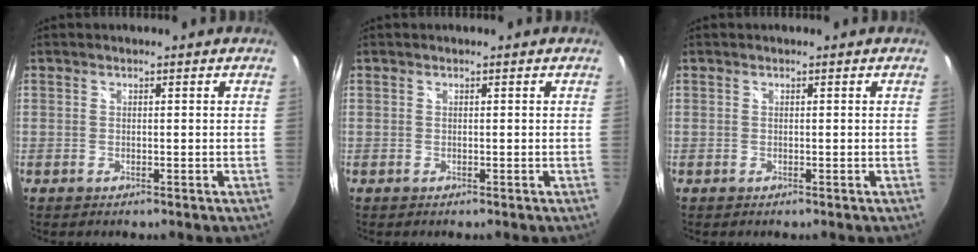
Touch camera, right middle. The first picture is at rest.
{"total": 0.0}
{"total": 0.0}